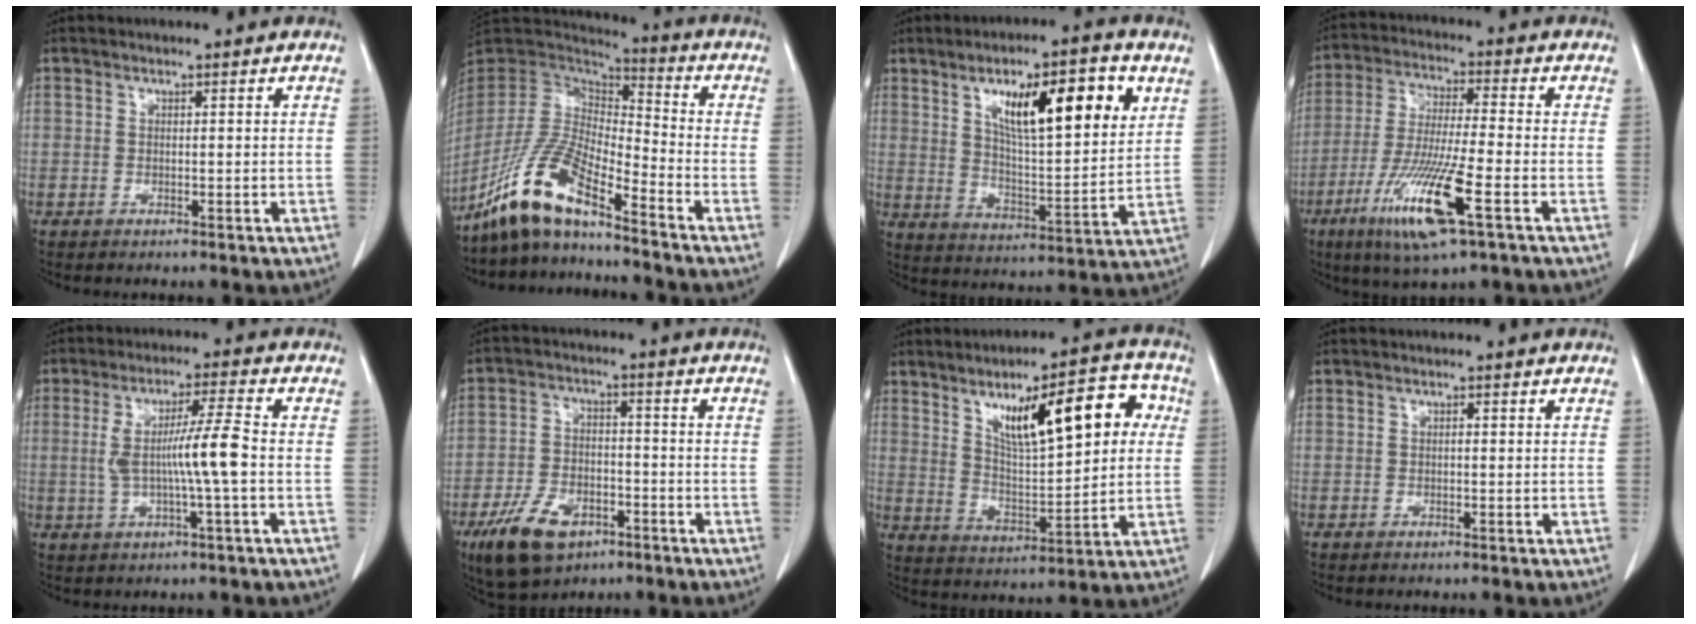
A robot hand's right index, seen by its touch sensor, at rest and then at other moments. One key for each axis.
{"total": 12.8, "fx": -9.5, "fy": 2.1, "fz": 8.3, "tx": -0.176, "ty": -0.003, "tz": -0.184}
{"total": 16.4, "fx": 7.2, "fy": 3.4, "fz": 14.3, "tx": -0.223, "ty": 0.004, "tz": 0.119}
{"total": 14.7, "fx": -6.5, "fy": 0.8, "fz": 13.2, "tx": -0.270, "ty": -0.031, "tz": -0.117}
{"total": 8.1, "fx": -0.6, "fy": -0.4, "fz": 8.1, "tx": -0.153, "ty": 0.006, "tz": -0.008}
{"total": 10.4, "fx": -6.0, "fy": 5.6, "fz": 6.3, "tx": -0.125, "ty": -0.003, "tz": -0.100}
{"total": 15.4, "fx": 5.3, "fy": 4.4, "fz": 13.8, "tx": -0.202, "ty": 0.026, "tz": 0.087}
{"total": 0.0}